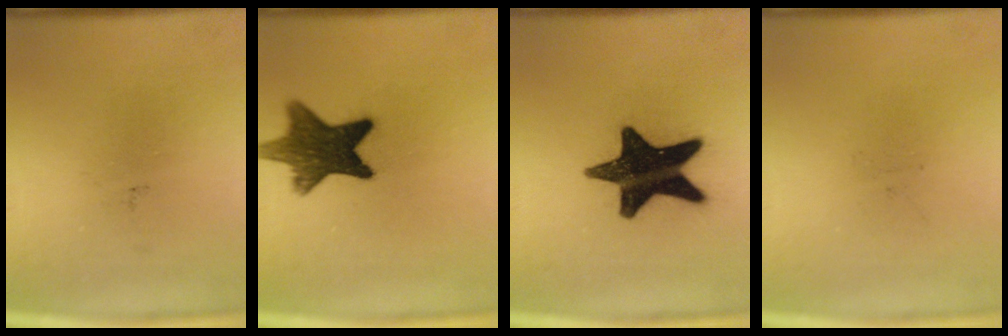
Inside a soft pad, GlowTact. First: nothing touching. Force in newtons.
{"total": 11.5}
{"total": 18.6}
{"total": 0.0}